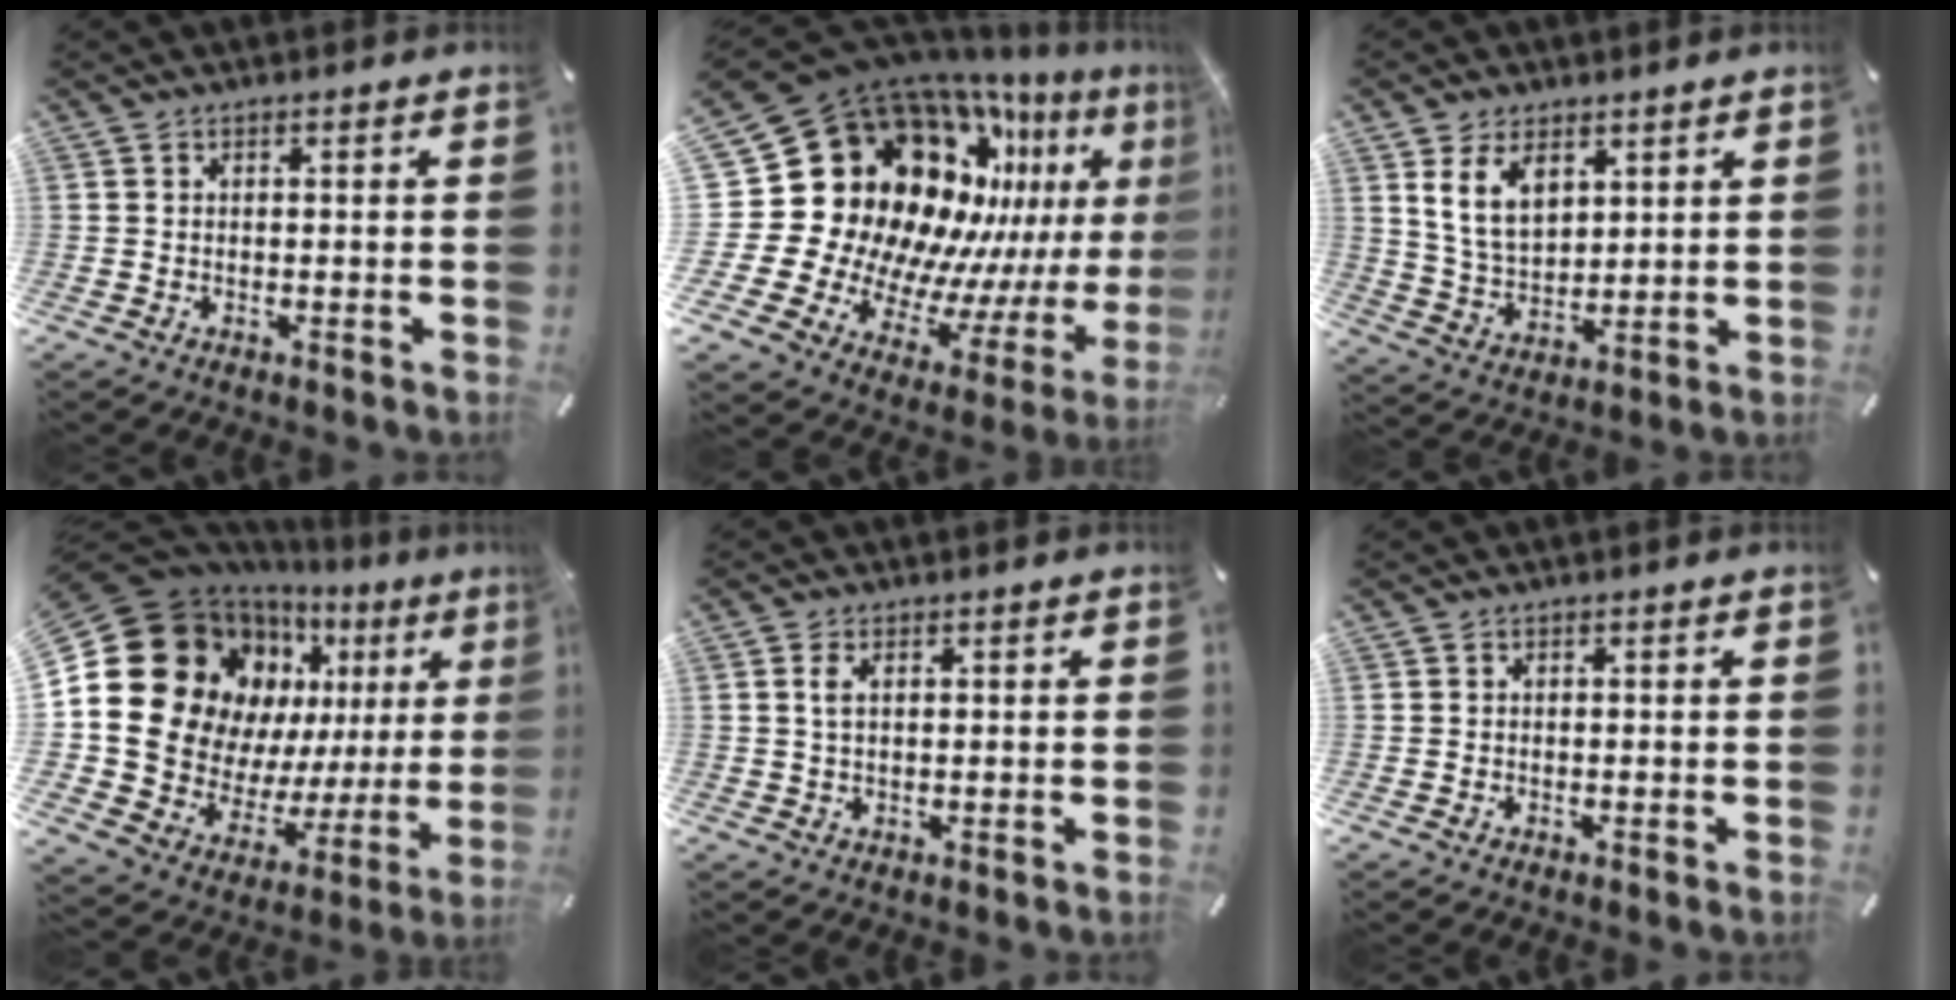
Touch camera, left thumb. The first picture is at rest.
{"total": 27.0, "force": [7.7, 20.5, 15.8], "torque": [-0.260, -0.152, 0.200]}
{"total": 9.0, "force": [4.8, 5.7, 5.0], "torque": [-0.114, -0.015, 0.085]}
{"total": 21.7, "force": [8.0, 16.7, 11.3], "torque": [-0.185, -0.077, 0.172]}
{"total": 2.6, "force": [0.8, 1.3, 2.2], "torque": [-0.054, 0.002, 0.011]}
{"total": 0.0}